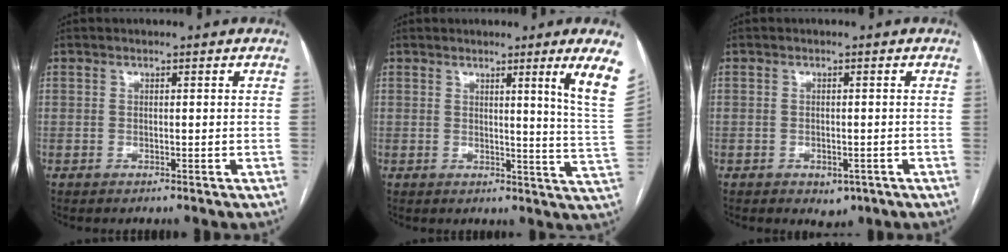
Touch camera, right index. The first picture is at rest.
{"total": 8.9, "force": [5.3, -2.6, 6.7], "torque": [-0.080, -0.057, 0.049]}
{"total": 2.3, "force": [-1.1, 1.6, 1.2], "torque": [-0.006, 0.001, -0.004]}